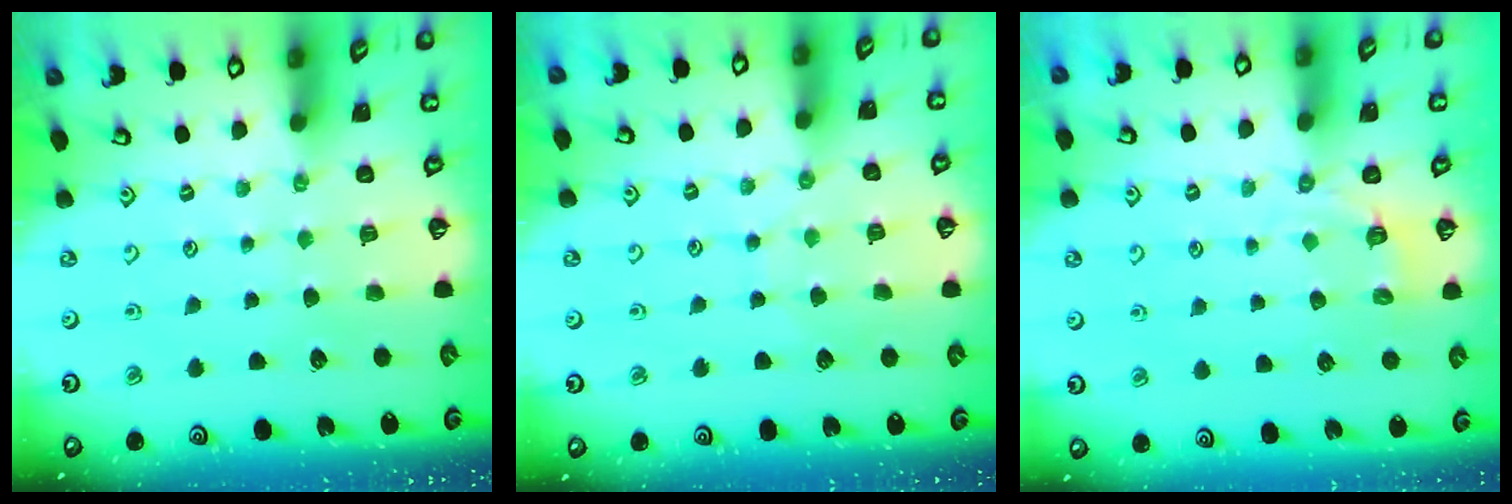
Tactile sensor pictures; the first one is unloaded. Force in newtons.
{"total": 5.2, "press": 5.1, "slide": 0.7}
{"total": 2.9, "press": 2.0, "slide": 2.1}